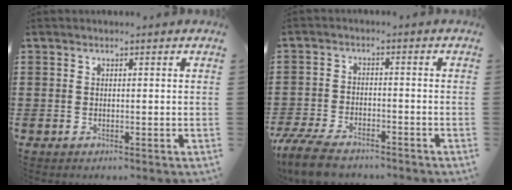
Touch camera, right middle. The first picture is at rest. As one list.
[{"total": 6.4, "force": [-5.4, 1.7, 2.9], "torque": [-0.076, -0.001, -0.110]}]